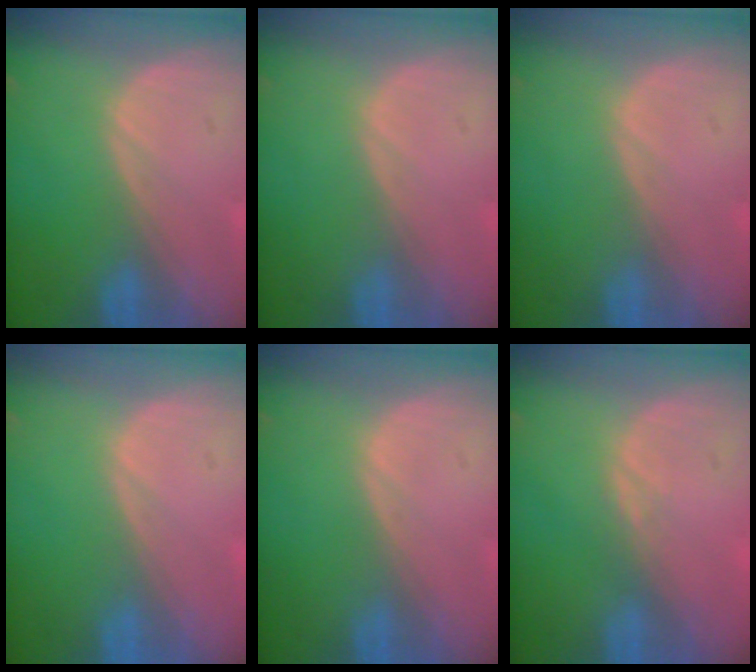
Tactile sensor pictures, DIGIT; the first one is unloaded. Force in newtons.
{"total": 0.0}
{"total": 0.0}
{"total": 0.0}
{"total": 0.0}
{"total": 0.5, "press": 0.5, "slide": 0.1}